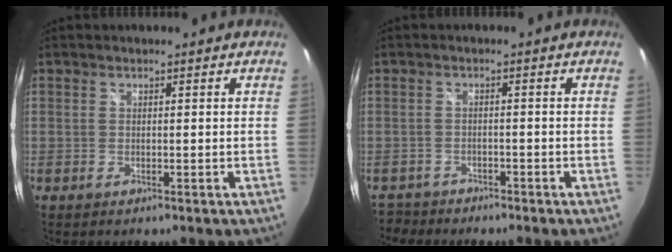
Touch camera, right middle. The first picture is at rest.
{"total": 5.1, "force": [-4.4, 2.5, 0.5], "torque": [-0.030, -0.007, -0.078]}